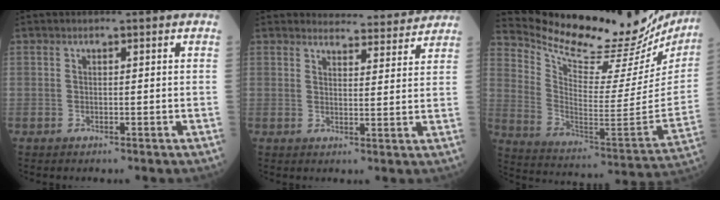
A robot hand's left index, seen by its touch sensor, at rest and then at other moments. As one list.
[{"total": 8.6, "force": [8.5, 1.4, 0.6], "torque": [0.005, -0.008, 0.092]}, {"total": 29.6, "force": [27.0, 5.3, 10.8], "torque": [-0.185, -0.106, 0.365]}]